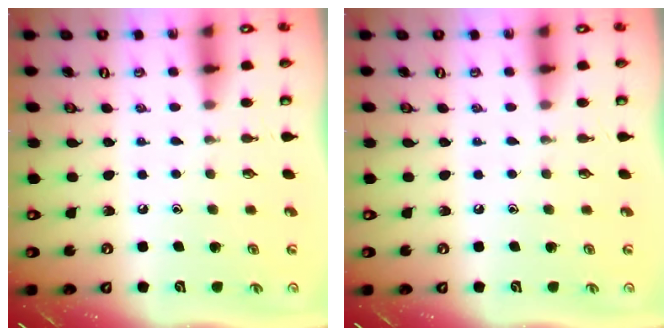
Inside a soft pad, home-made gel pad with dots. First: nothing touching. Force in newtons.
{"total": 0.0}